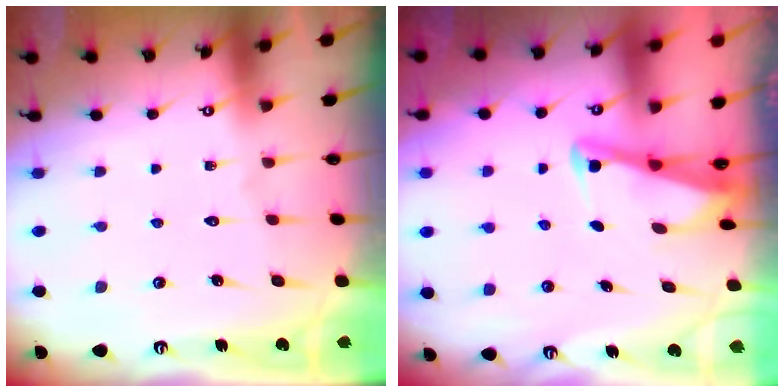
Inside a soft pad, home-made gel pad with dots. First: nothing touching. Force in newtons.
{"total": 2.7, "press": 2.7, "slide": 0.3}